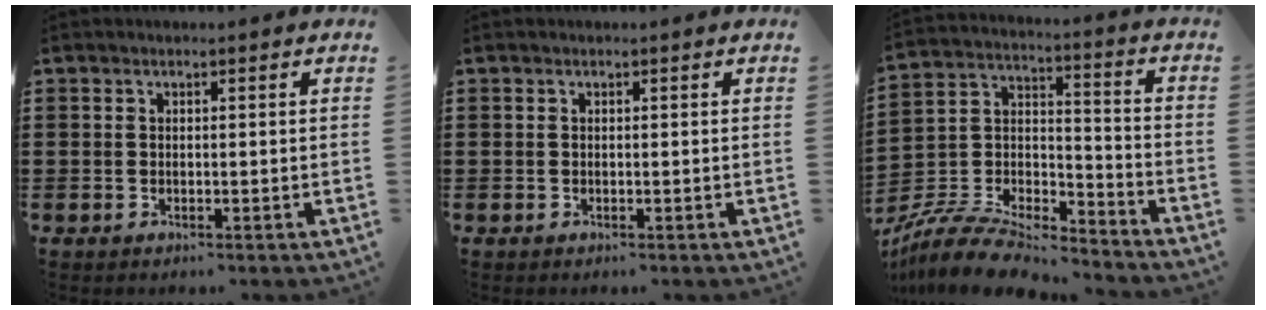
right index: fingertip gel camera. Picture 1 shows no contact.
{"total": 0.0}
{"total": 8.7, "force": [-8.2, 1.7, 2.3], "torque": [-0.056, 0.001, -0.164]}